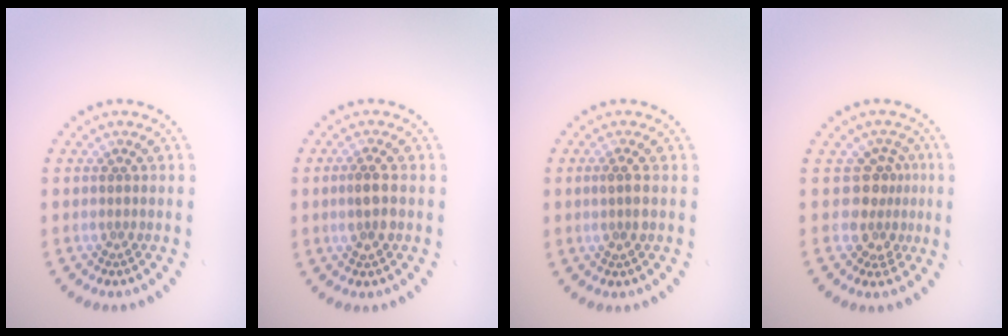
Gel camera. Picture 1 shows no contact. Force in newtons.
{"total": 2.1, "press": 2.0, "slide": 0.5}
{"total": 1.5, "press": 1.3, "slide": 0.7}
{"total": 2.8, "press": 2.0, "slide": 1.9}